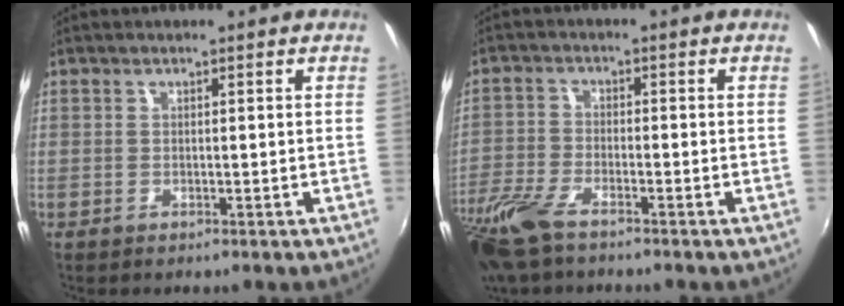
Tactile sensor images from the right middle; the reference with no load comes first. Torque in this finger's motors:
{"motor_torque": [1.10, -1.03, 0.57, 0.18]}